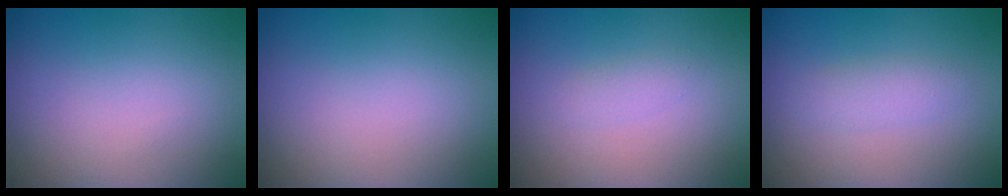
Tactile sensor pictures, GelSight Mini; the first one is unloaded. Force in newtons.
{"total": 0.0}
{"total": 0.8, "press": 0.8, "slide": 0.0}
{"total": 1.5, "press": 1.5, "slide": 0.0}